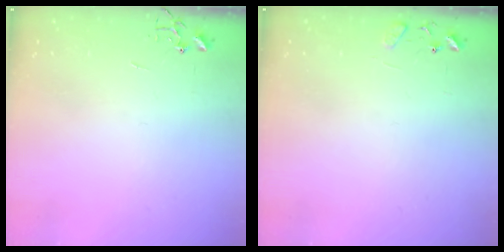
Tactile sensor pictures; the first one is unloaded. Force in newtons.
{"total": 7.7, "press": 7.7, "slide": 0.6}